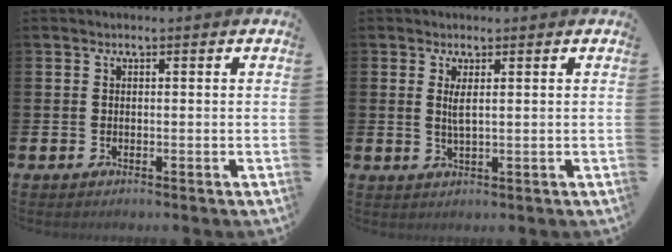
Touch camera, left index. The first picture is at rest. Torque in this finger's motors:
{"motor_torque": [0.10, -0.01, 0.30, 0.07]}